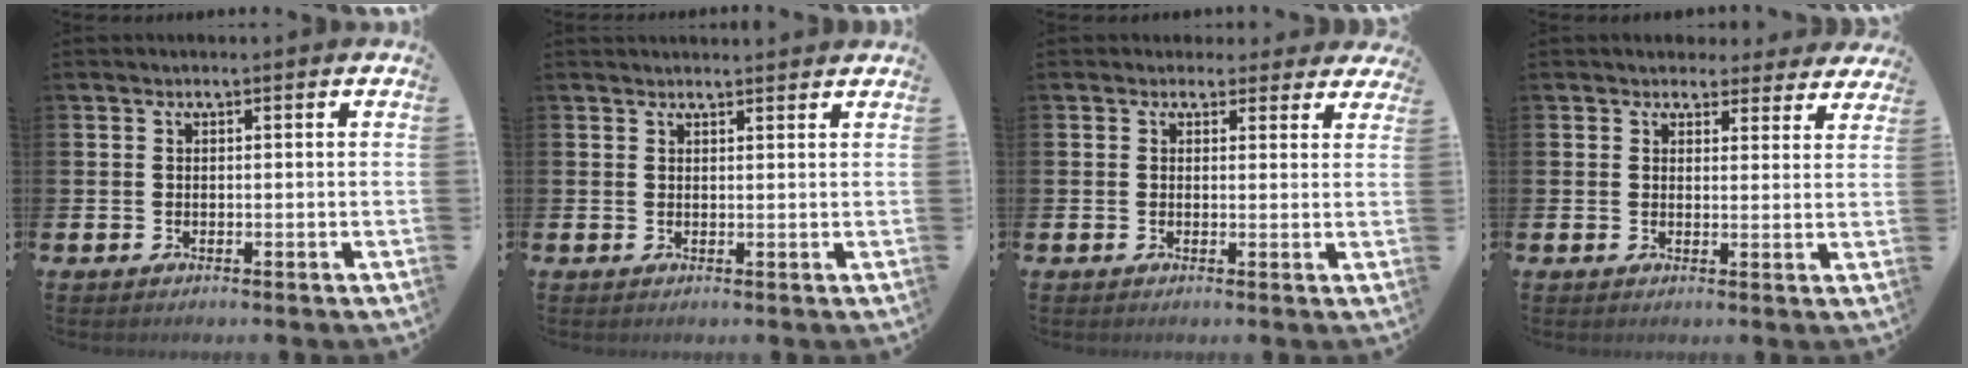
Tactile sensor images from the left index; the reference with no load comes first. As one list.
[{"total": 2.6, "force": [2.6, 0.4, -0.1], "torque": [0.010, -0.016, 0.045]}, {"total": 2.3, "force": [1.9, 1.3, -0.1], "torque": [0.007, -0.003, 0.030]}, {"total": 3.6, "force": [3.2, 1.6, 0.1], "torque": [0.008, -0.019, 0.053]}]